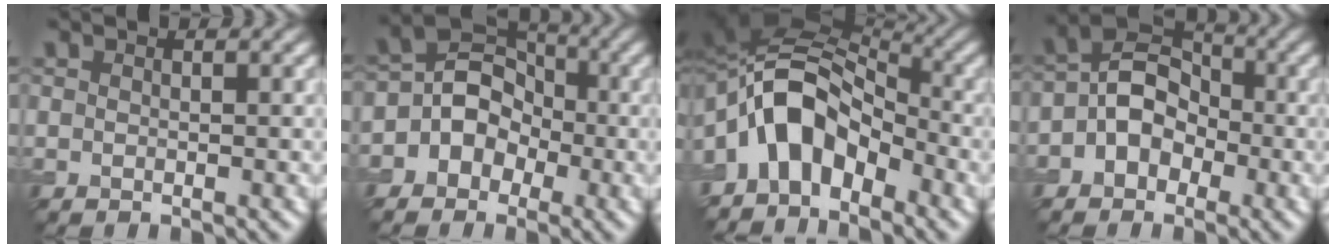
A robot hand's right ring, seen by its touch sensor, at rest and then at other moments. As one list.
[{"total": 6.1, "force": [-1.3, 5.4, 2.4], "torque": [-0.015, 0.025, -0.050]}, {"total": 8.2, "force": [-3.2, 5.2, 5.5], "torque": [-0.089, 0.020, -0.069]}, {"total": 5.0, "force": [-1.1, 3.9, 3.0], "torque": [-0.029, 0.012, -0.029]}]